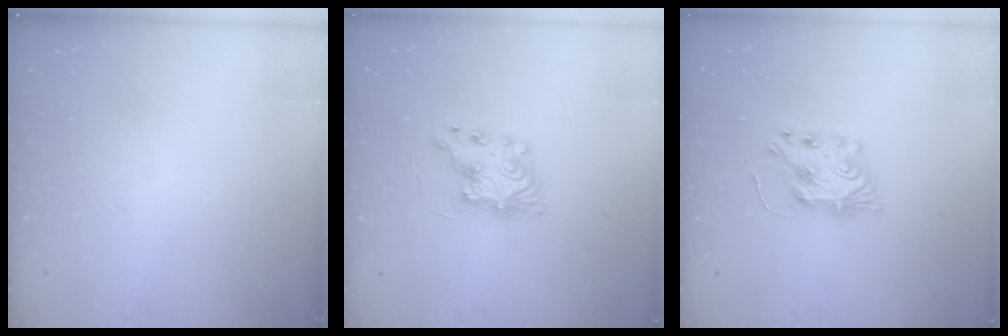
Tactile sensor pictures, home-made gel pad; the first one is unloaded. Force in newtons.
{"total": 7.3, "press": 7.3, "slide": 0.1}
{"total": 7.9, "press": 7.9, "slide": 0.5}